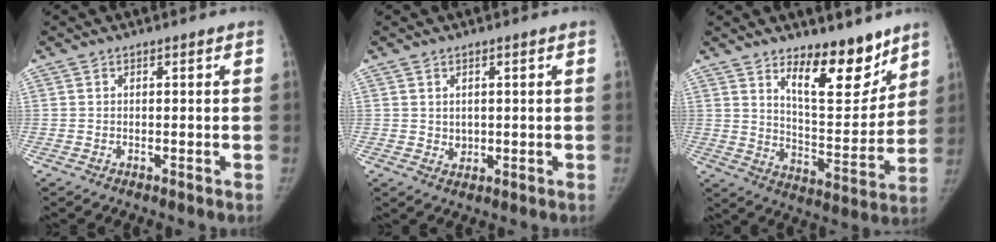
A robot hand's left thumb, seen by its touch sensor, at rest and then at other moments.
{"total": 1.9, "force": [0.7, 1.7, 0.7], "torque": [-0.006, -0.007, 0.018]}
{"total": 14.4, "force": [9.9, 5.7, 8.8], "torque": [-0.084, -0.087, 0.165]}